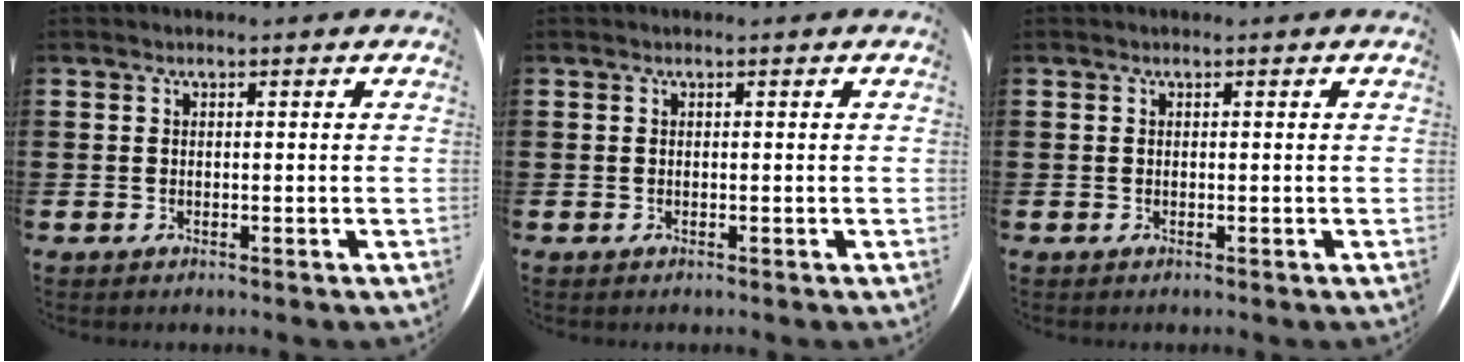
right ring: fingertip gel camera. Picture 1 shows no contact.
{"total": 0.0}
{"total": 0.0}